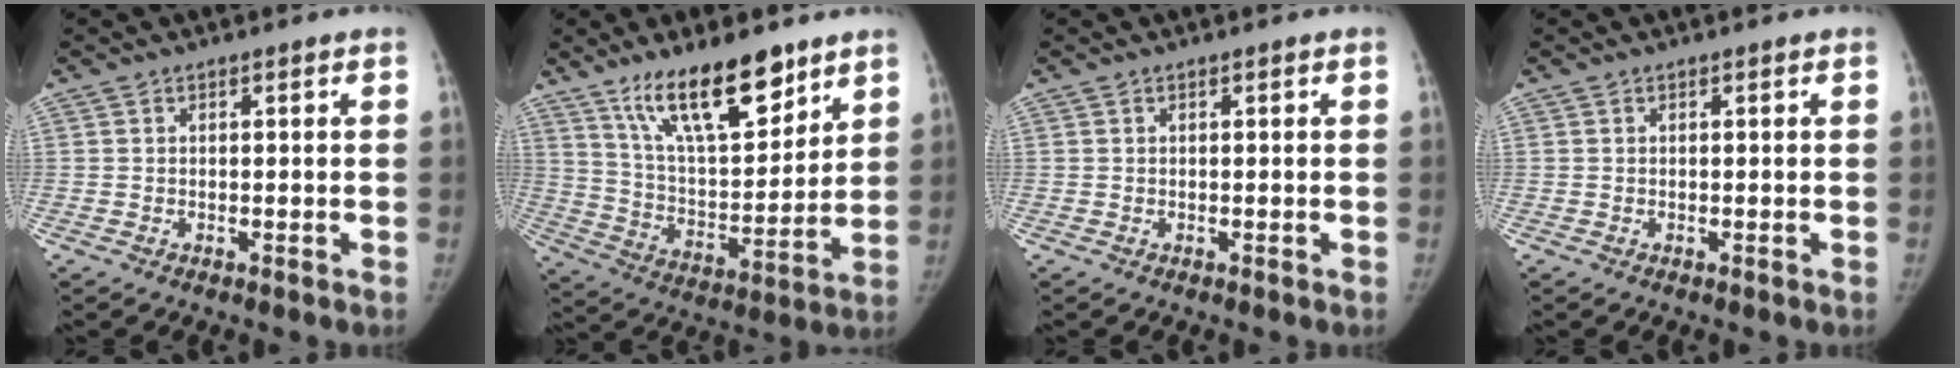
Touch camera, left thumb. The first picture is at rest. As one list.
[{"total": 18.1, "force": [12.3, 6.4, 11.8], "torque": [-0.158, -0.071, 0.223]}, {"total": 0.0}, {"total": 0.0}]